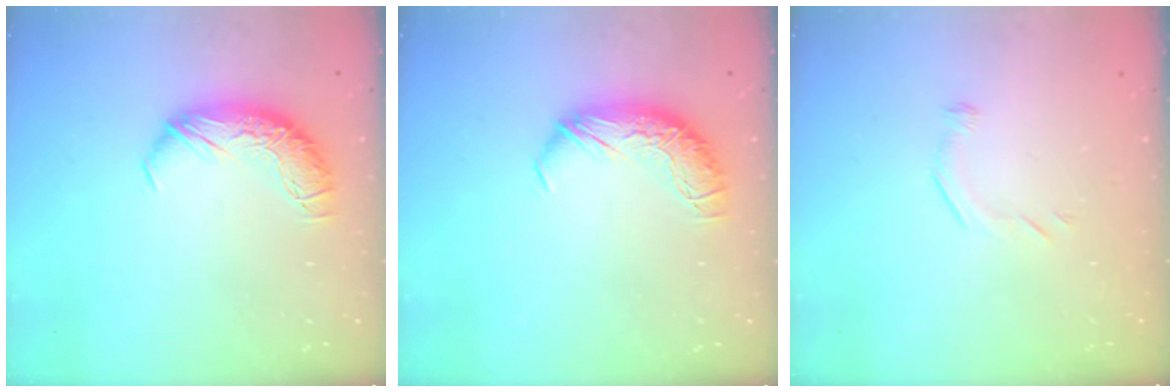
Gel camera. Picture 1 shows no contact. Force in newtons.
{"total": 0.0}
{"total": 7.3, "press": 7.3, "slide": 0.7}